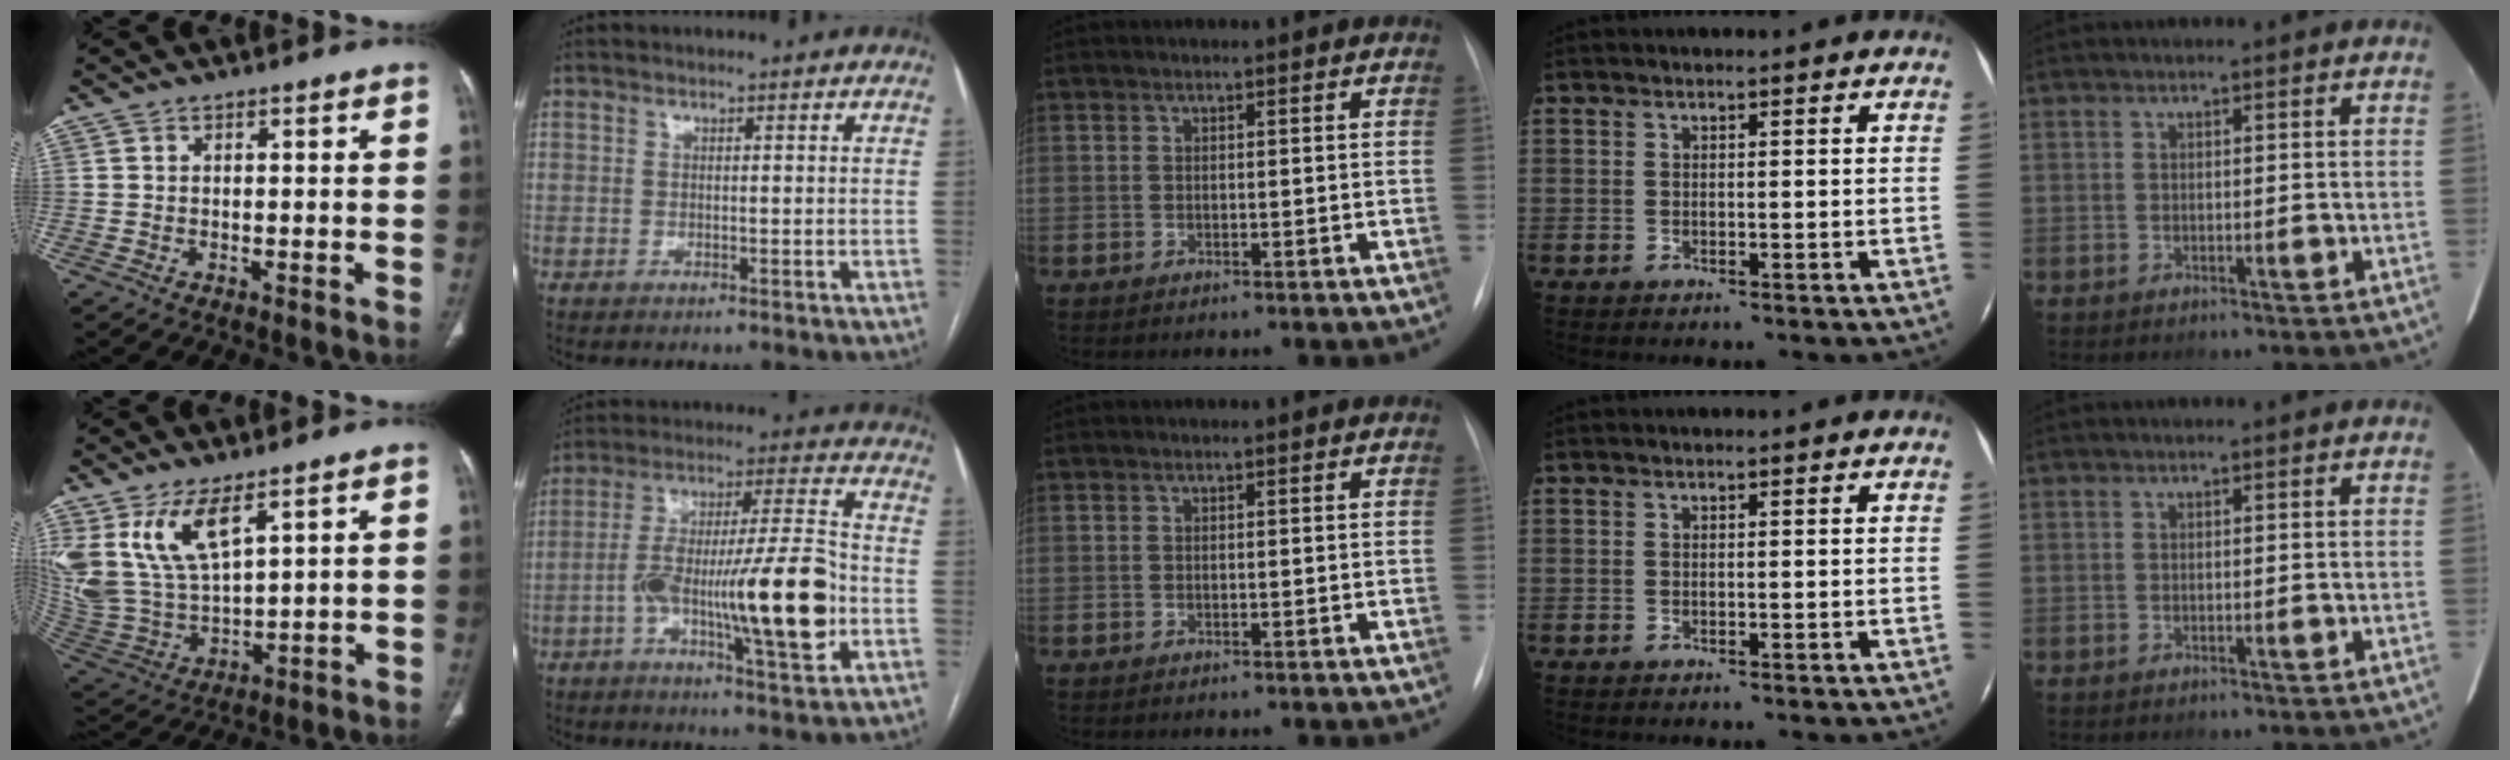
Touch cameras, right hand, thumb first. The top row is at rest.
{"thumb": {"total": 14.7, "force": [7.9, 6.3, 10.8], "torque": [-0.221, -0.035, 0.181]}, "index": {"total": 18.1, "force": [-4.7, 2.0, 17.3], "torque": [-0.292, 0.010, -0.072]}}